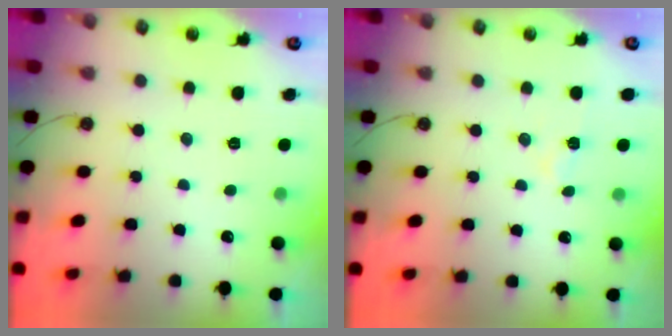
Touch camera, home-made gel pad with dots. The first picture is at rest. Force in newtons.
{"total": 6.2, "press": 5.8, "slide": 2.1}